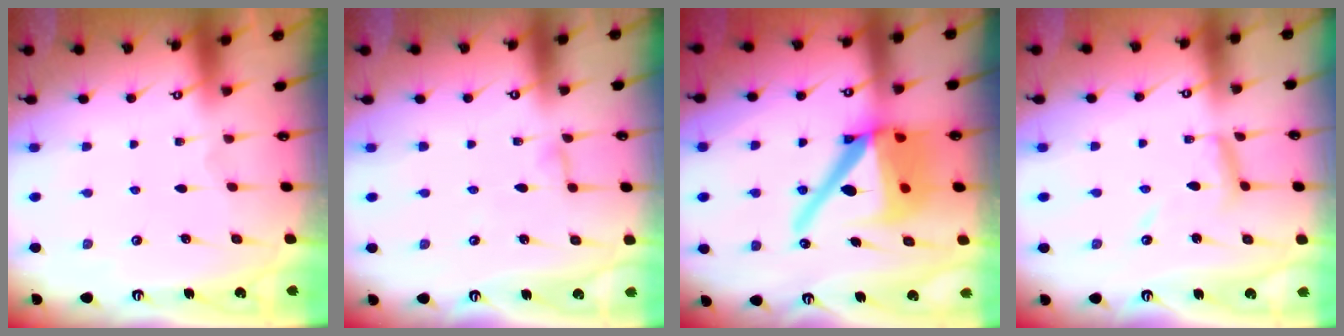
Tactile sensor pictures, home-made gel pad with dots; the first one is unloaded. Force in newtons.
{"total": 2.5, "press": 2.5, "slide": 0.2}
{"total": 19.7, "press": 19.6, "slide": 2.3}
{"total": 8.6, "press": 8.6, "slide": 0.6}